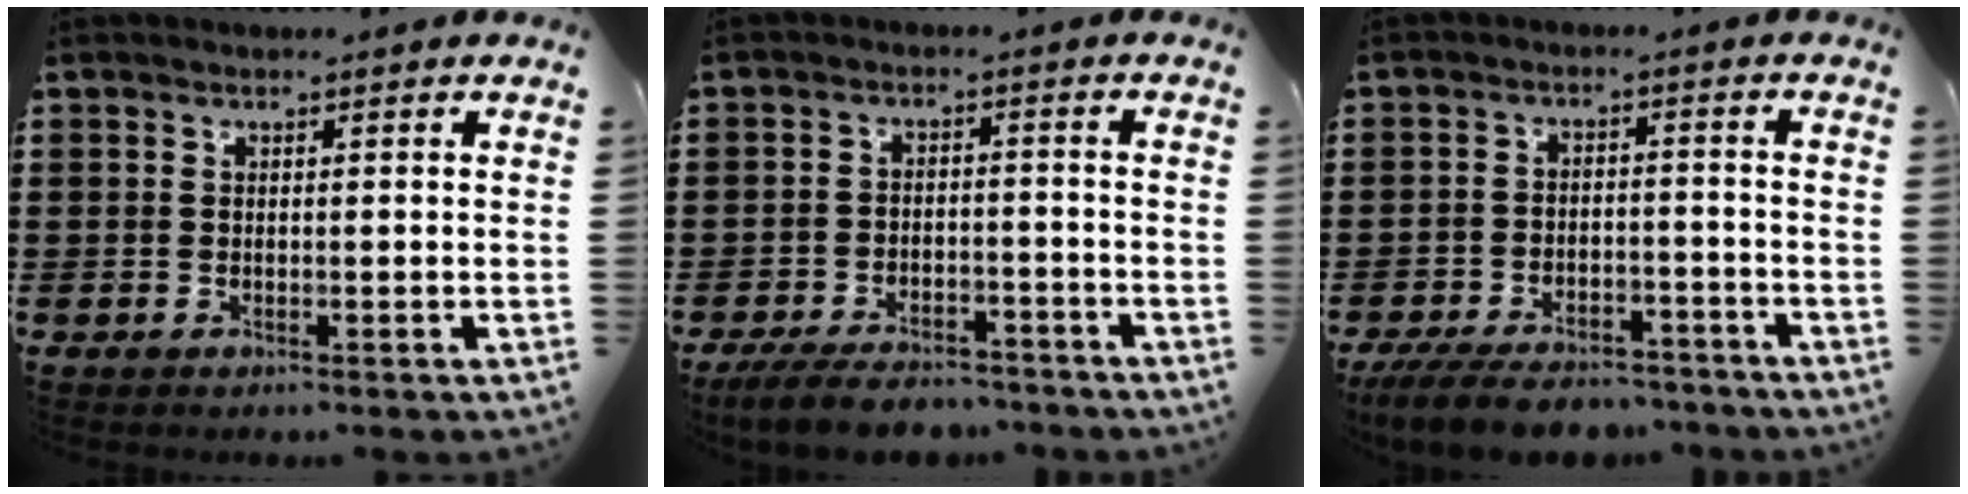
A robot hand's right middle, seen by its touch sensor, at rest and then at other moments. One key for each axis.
{"total": 5.5, "fx": -5.1, "fy": 1.2, "fz": 1.7, "tx": -0.038, "ty": 0.002, "tz": -0.100}
{"total": 6.6, "fx": -6.1, "fy": 1.4, "fz": 2.1, "tx": -0.046, "ty": 0.006, "tz": -0.118}